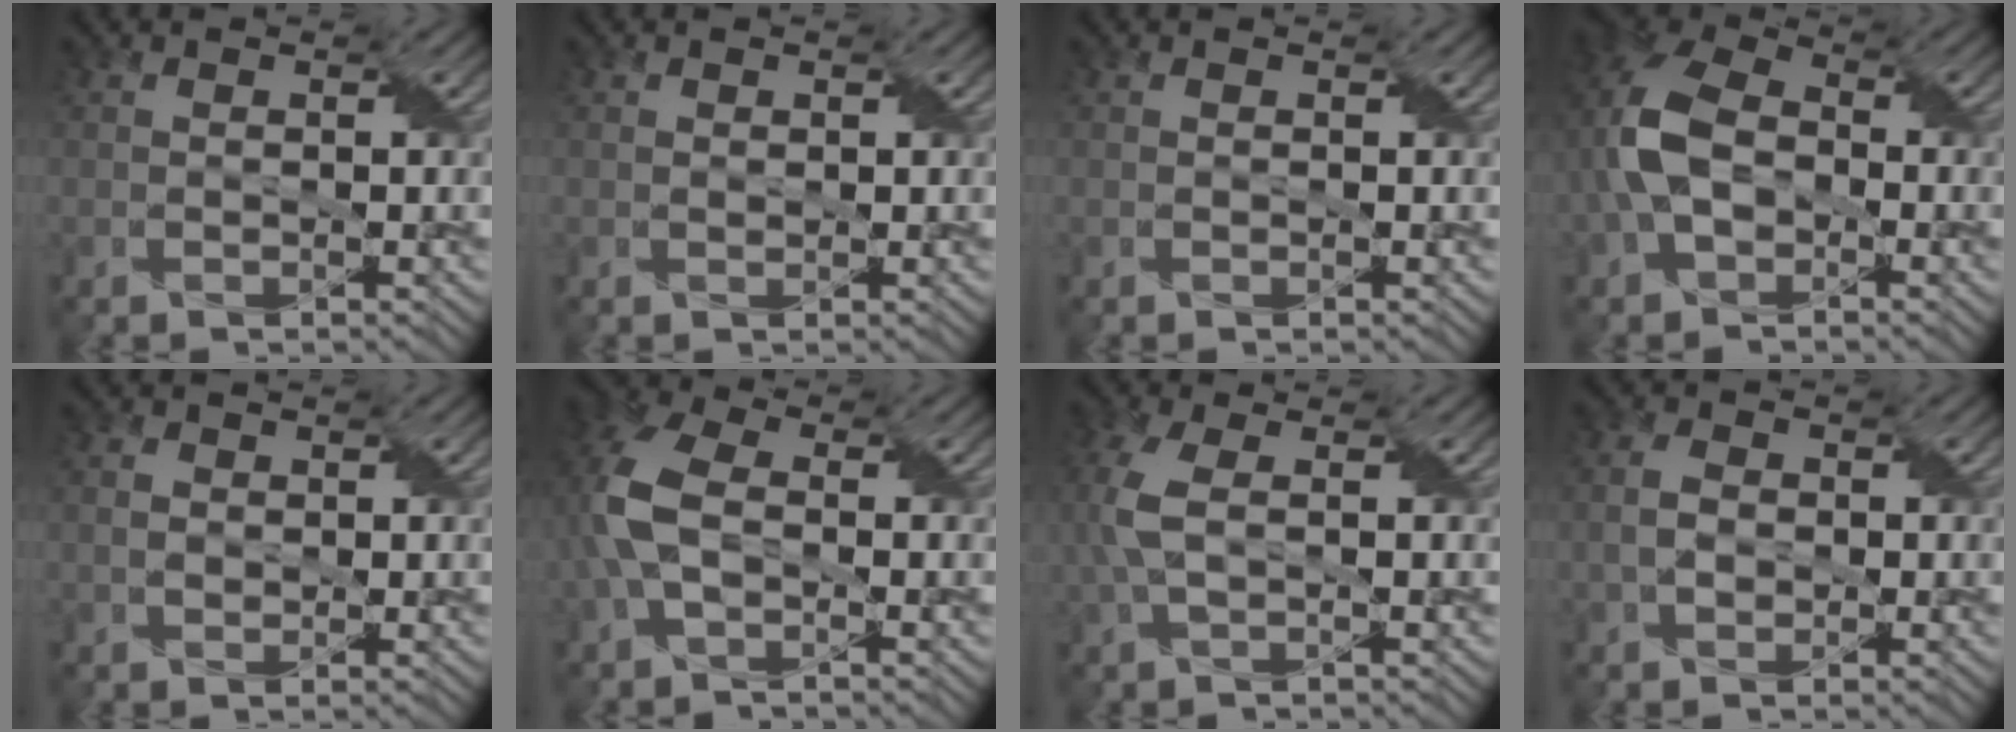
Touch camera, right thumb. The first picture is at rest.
{"total": 0.6, "force": [0.3, 0.4, 0.4], "torque": [-0.009, -0.001, 0.006]}
{"total": 0.0}
{"total": 9.2, "force": [-1.2, 6.2, 6.7], "torque": [-0.171, 0.005, -0.033]}
{"total": 2.1, "force": [0.1, 1.7, 1.2], "torque": [-0.034, 0.002, 0.002]}
{"total": 7.3, "force": [-0.6, 4.3, 5.8], "torque": [-0.156, 0.011, -0.022]}
{"total": 5.0, "force": [0.5, 2.4, 4.3], "torque": [-0.126, 0.010, 0.008]}
{"total": 3.1, "force": [-0.4, 2.2, 2.1], "torque": [-0.054, 0.003, -0.011]}